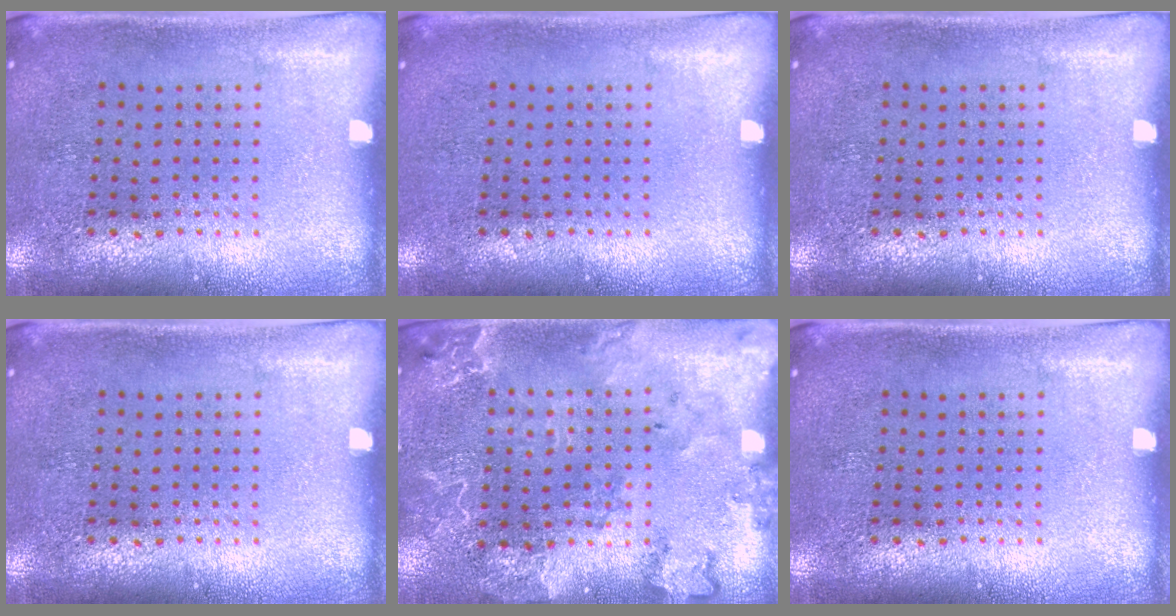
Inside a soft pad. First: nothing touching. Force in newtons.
{"total": 0.0}
{"total": 0.0}
{"total": 0.0}
{"total": 2.4, "press": 2.3, "slide": 0.6}
{"total": 0.0}